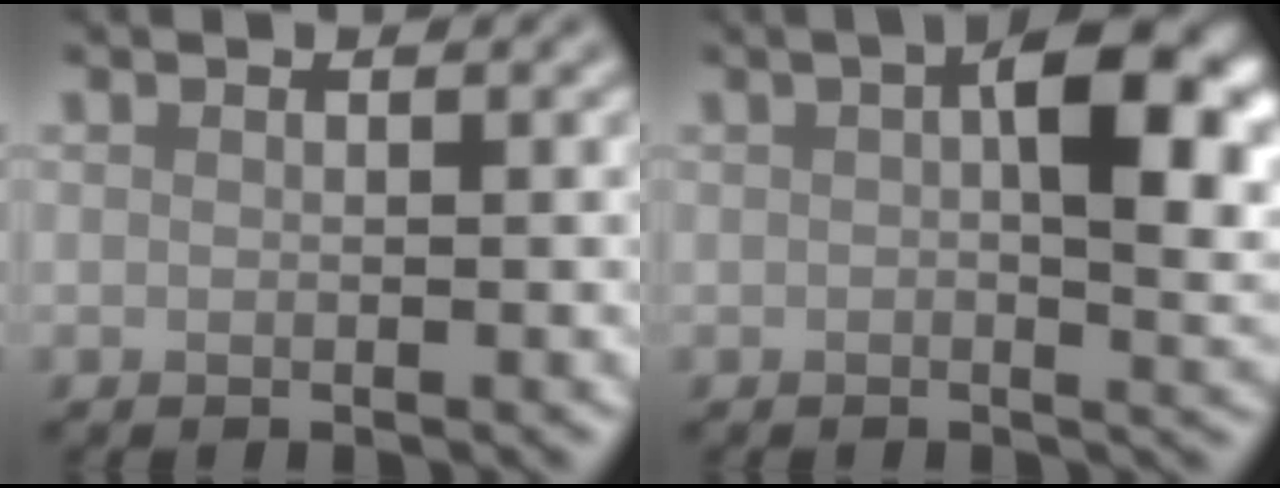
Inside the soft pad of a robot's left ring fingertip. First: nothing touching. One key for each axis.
{"total": 7.0, "fx": 1.4, "fy": 2.2, "fz": 6.6, "tx": -0.090, "ty": 0.012, "tz": 0.026}